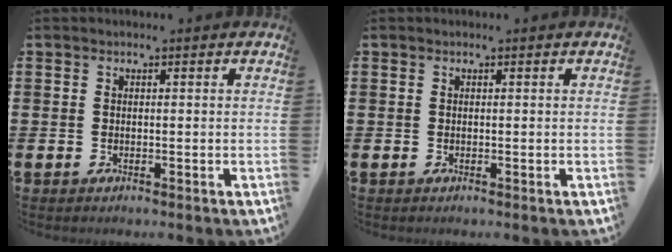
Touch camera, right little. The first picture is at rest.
{"total": 0.0}